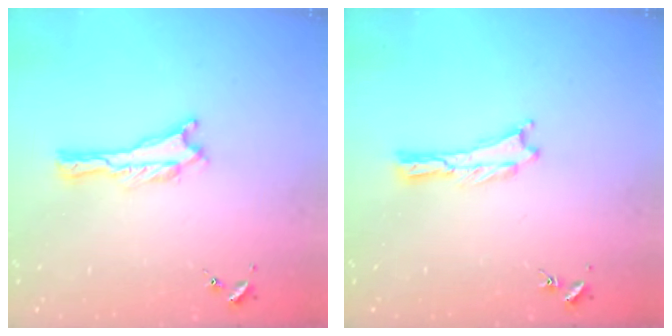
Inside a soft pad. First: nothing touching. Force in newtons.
{"total": 0.0}